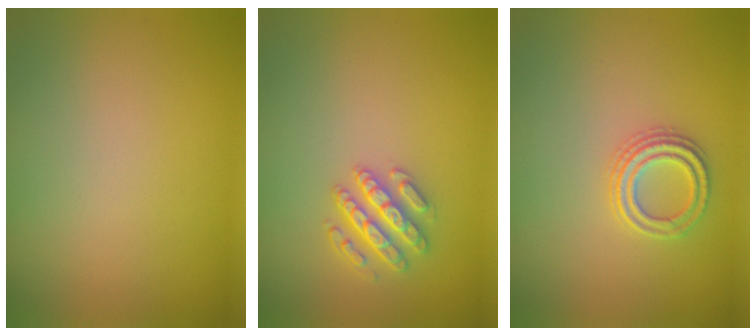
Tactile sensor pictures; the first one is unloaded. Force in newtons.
{"total": 2.9, "press": 2.9, "slide": 0.7}
{"total": 2.3, "press": 2.2, "slide": 0.5}